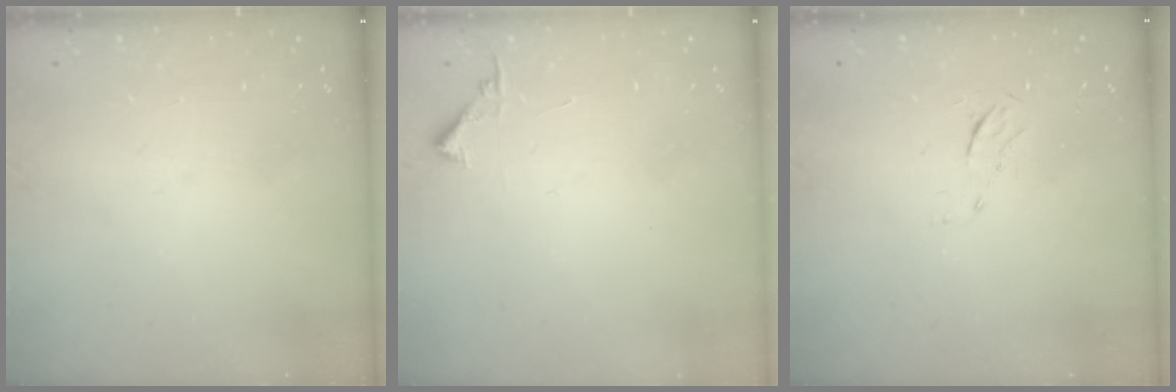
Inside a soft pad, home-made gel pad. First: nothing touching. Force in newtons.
{"total": 4.4, "press": 4.4, "slide": 0.4}
{"total": 4.0, "press": 3.7, "slide": 1.4}